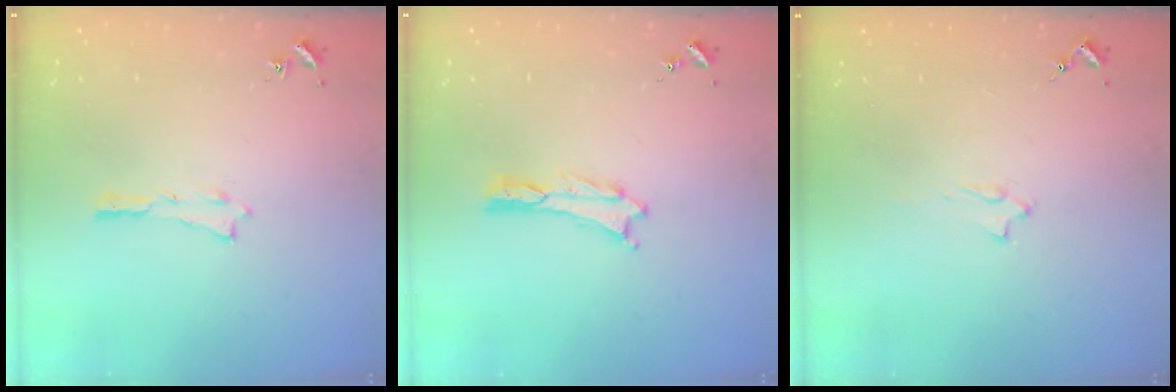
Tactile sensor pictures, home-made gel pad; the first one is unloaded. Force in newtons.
{"total": 0.0}
{"total": 2.0, "press": 2.0, "slide": 0.4}